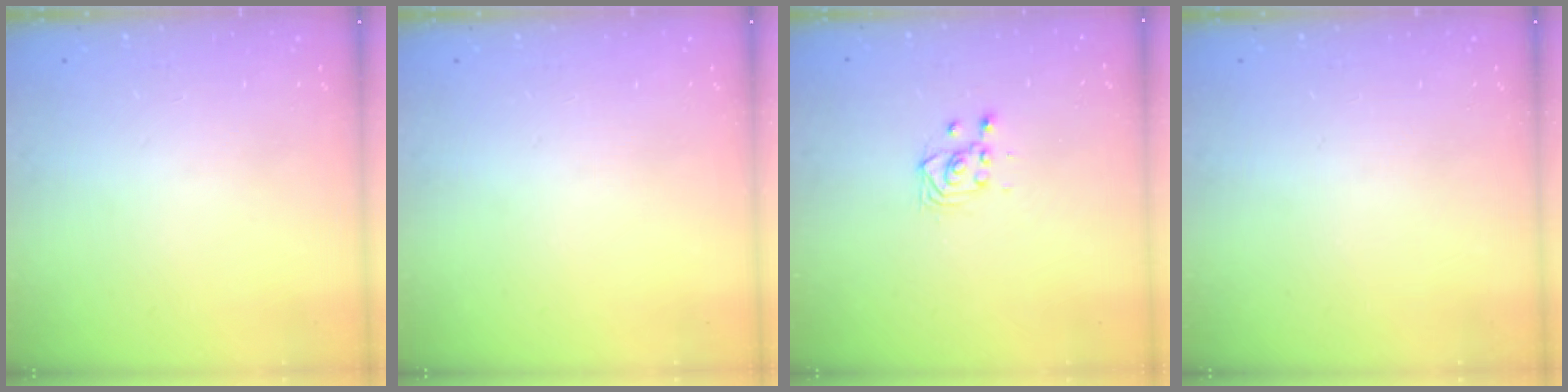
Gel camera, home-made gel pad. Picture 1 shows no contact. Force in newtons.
{"total": 0.0}
{"total": 2.9, "press": 2.9, "slide": 0.6}
{"total": 0.0}